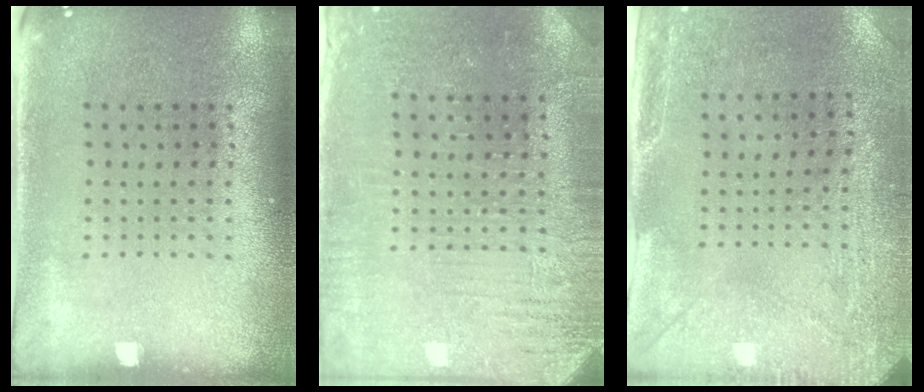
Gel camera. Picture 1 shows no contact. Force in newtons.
{"total": 3.0, "press": 2.9, "slide": 0.6}
{"total": 2.9, "press": 2.3, "slide": 1.8}